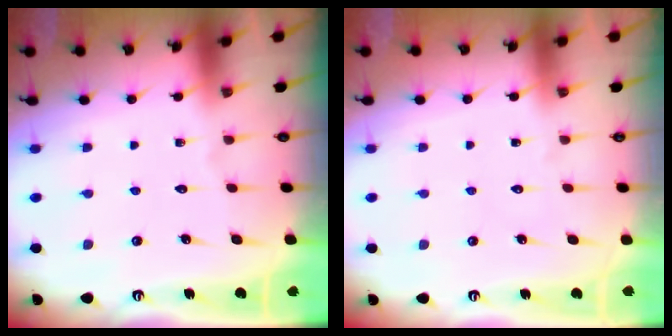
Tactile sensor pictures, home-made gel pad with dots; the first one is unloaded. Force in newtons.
{"total": 0.0}